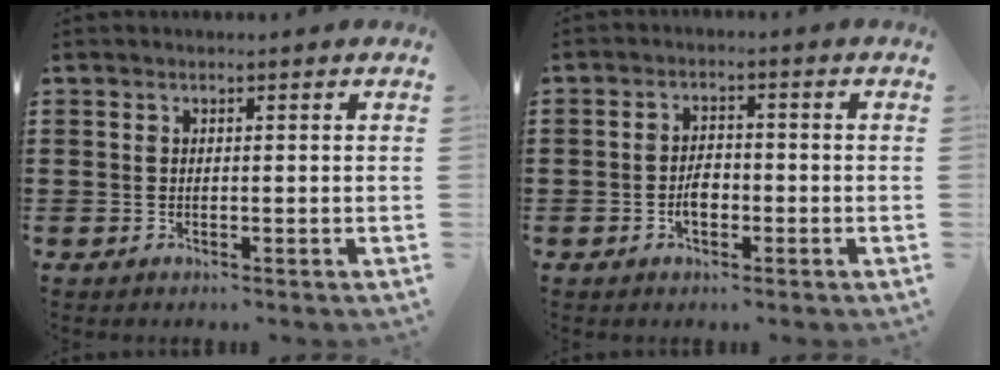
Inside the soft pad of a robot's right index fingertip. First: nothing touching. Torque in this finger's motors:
{"motor_torque": [1.34, 0.80, 0.23, 0.05]}